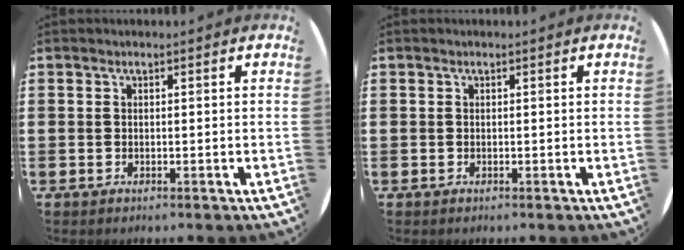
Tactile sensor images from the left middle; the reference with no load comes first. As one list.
[{"total": 0.0}]